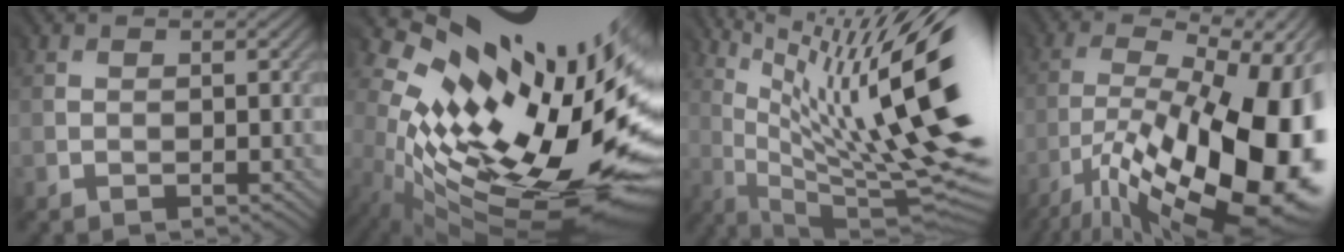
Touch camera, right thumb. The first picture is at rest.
{"total": 17.3, "force": [3.6, 7.7, 15.1], "torque": [-0.235, -0.030, 0.079]}
{"total": 20.0, "force": [6.6, 4.8, 18.3], "torque": [-0.272, 0.015, 0.120]}
{"total": 20.0, "force": [-7.1, 7.7, 17.1], "torque": [-0.260, -0.019, -0.110]}